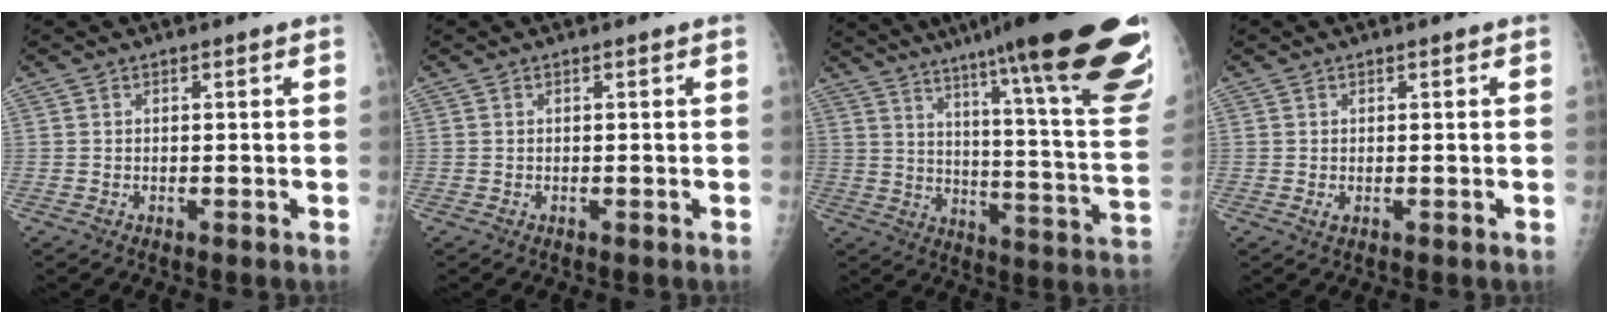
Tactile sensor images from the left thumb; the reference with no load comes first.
{"total": 0.0}
{"total": 33.7, "force": [23.7, 3.2, 23.7], "torque": [-0.258, -0.105, 0.326]}
{"total": 1.2, "force": [0.1, 0.6, 1.0], "torque": [-0.014, -0.003, 0.004]}